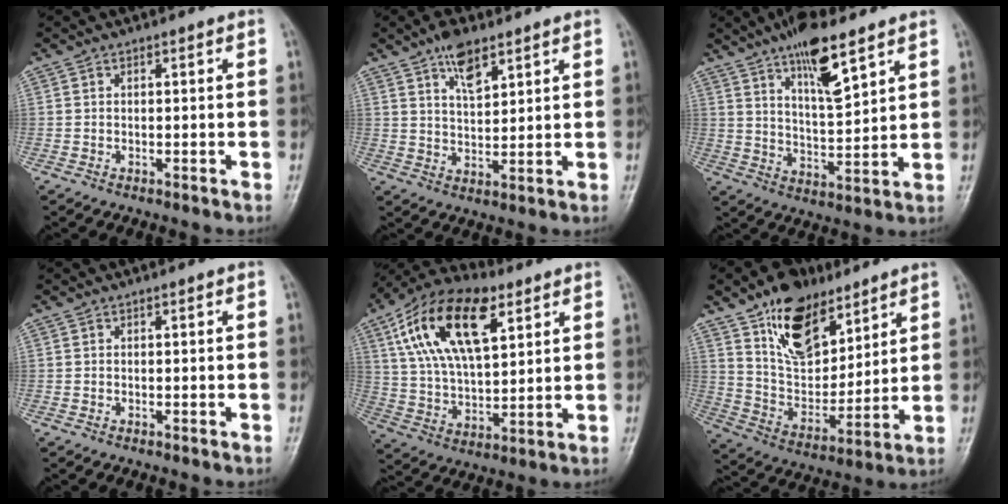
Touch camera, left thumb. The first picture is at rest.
{"total": 6.9, "force": [4.4, 2.9, 4.5], "torque": [-0.063, -0.024, 0.076]}
{"total": 12.0, "force": [7.5, 3.4, 8.7], "torque": [-0.132, -0.043, 0.131]}
{"total": 0.0}
{"total": 20.9, "force": [8.8, 10.3, 15.9], "torque": [-0.270, -0.009, 0.159]}
{"total": 17.0, "force": [10.4, 9.6, 9.4], "torque": [-0.111, -0.054, 0.194]}